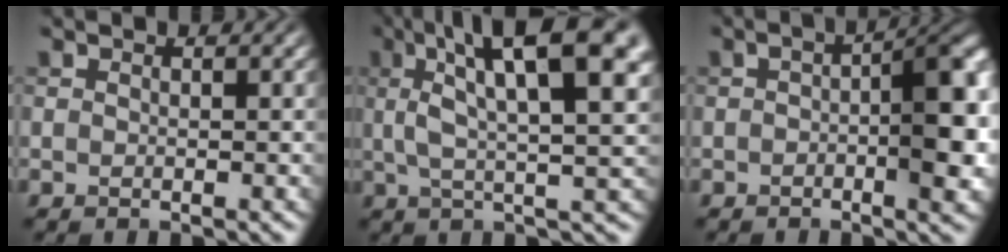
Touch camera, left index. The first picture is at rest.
{"total": 12.2, "force": [4.9, 3.6, 10.6], "torque": [-0.162, 0.015, 0.073]}
{"total": 7.2, "force": [-0.5, 2.4, 6.7], "torque": [-0.088, 0.003, -0.012]}